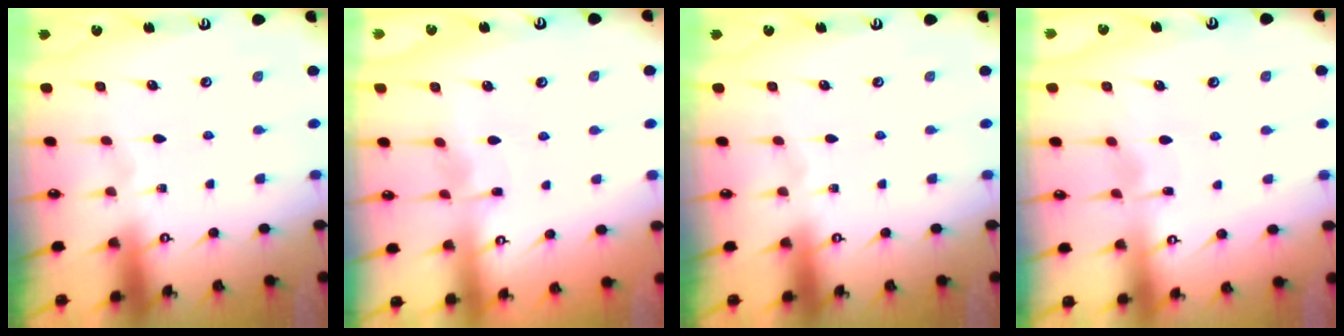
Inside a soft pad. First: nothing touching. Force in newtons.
{"total": 2.8, "press": 2.8, "slide": 0.3}
{"total": 0.0}
{"total": 3.4, "press": 3.4, "slide": 0.4}